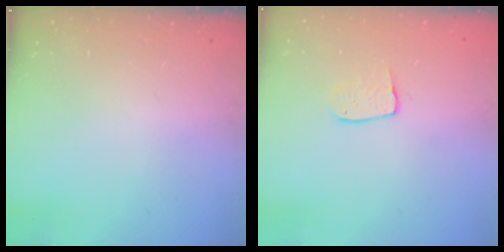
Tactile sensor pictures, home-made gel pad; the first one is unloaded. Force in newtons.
{"total": 6.1, "press": 6.1, "slide": 0.3}